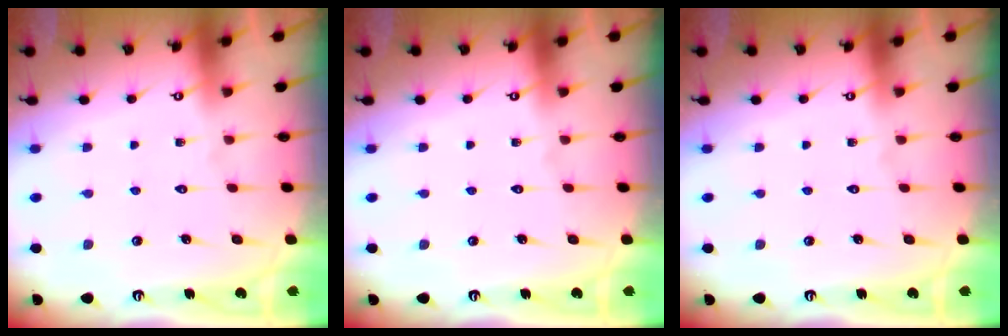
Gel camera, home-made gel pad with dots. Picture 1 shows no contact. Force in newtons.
{"total": 0.0}
{"total": 0.0}